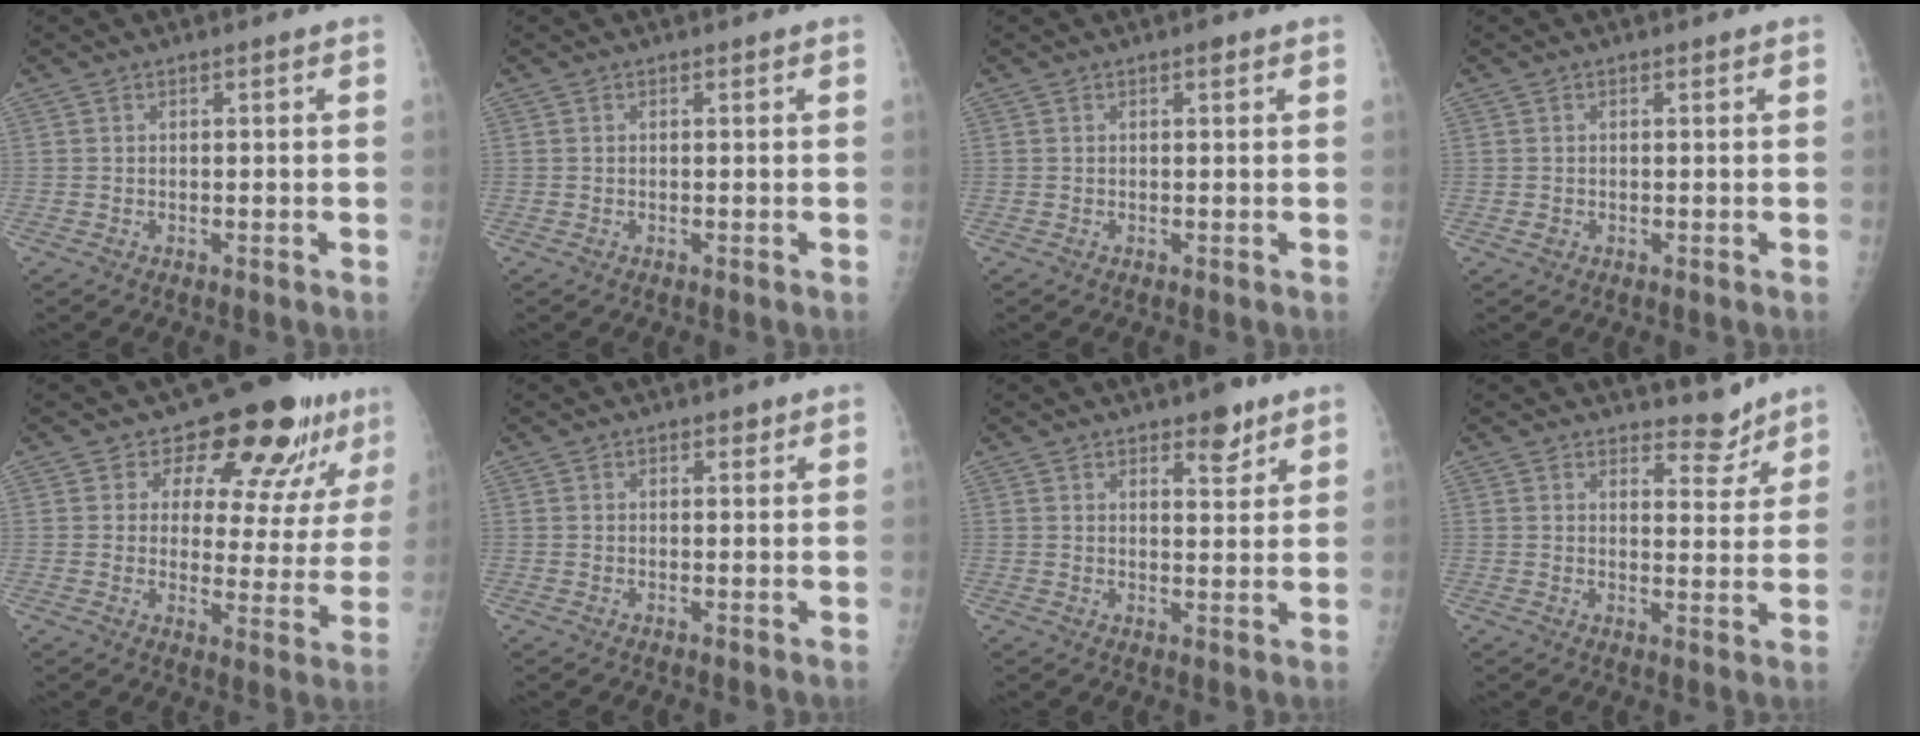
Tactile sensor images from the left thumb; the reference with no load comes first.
{"total": 0.0}
{"total": 0.9, "force": [0.5, 0.4, 0.6], "torque": [-0.007, 0.000, 0.006]}
{"total": 0.8, "force": [0.0, 0.8, 0.3], "torque": [-0.001, 0.001, 0.002]}
{"total": 15.2, "force": [11.1, 7.0, 7.6], "torque": [-0.046, -0.072, 0.132]}
{"total": 1.2, "force": [0.8, 0.7, 0.4], "torque": [0.005, -0.005, 0.008]}
{"total": 4.9, "force": [3.4, 2.1, 2.8], "torque": [-0.018, -0.021, 0.048]}
{"total": 5.0, "force": [4.5, 2.0, 0.8], "torque": [0.011, -0.041, 0.065]}